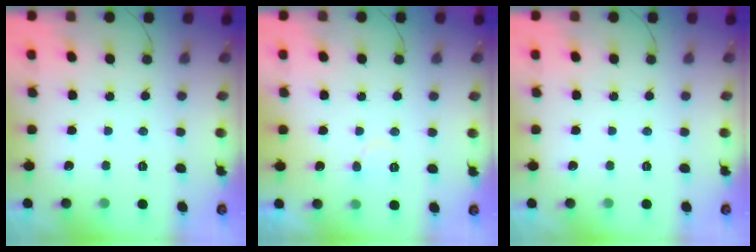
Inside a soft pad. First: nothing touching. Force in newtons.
{"total": 6.5, "press": 6.5, "slide": 0.7}
{"total": 0.0}